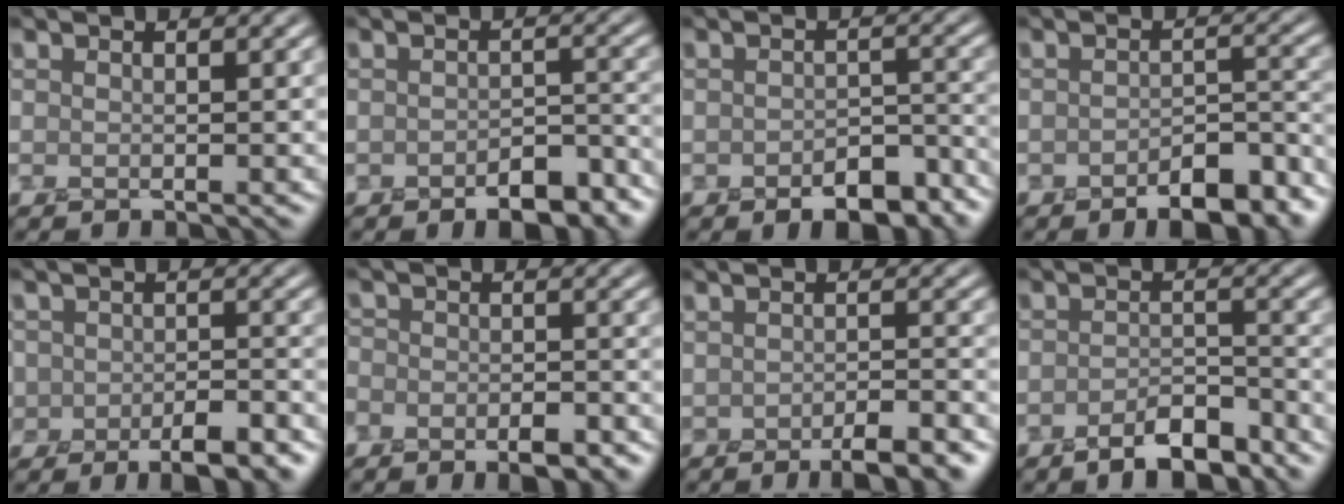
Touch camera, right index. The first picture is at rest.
{"total": 4.6, "force": [-2.9, 2.1, 2.9], "torque": [-0.039, -0.004, -0.034]}
{"total": 5.2, "force": [-3.2, 2.6, 3.2], "torque": [-0.041, -0.007, -0.039]}
{"total": 5.7, "force": [-3.6, 2.4, 3.7], "torque": [-0.047, 0.001, -0.048]}
{"total": 4.9, "force": [-2.5, 3.0, 3.0], "torque": [-0.033, -0.008, -0.040]}
{"total": 4.5, "force": [-2.9, 2.5, 2.4], "torque": [-0.029, 0.000, -0.051]}
{"total": 4.3, "force": [-2.7, 1.3, 3.1], "torque": [-0.045, -0.007, -0.036]}
{"total": 4.0, "force": [-2.8, 1.3, 2.5], "torque": [-0.037, 0.005, -0.050]}